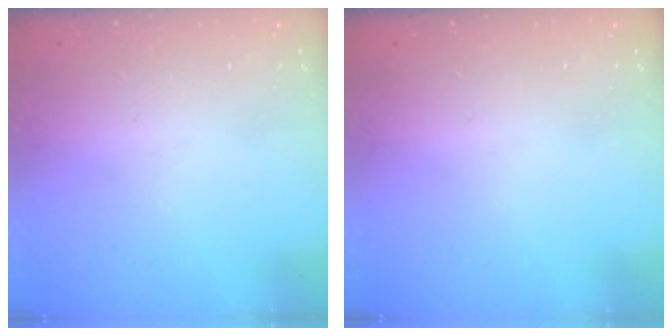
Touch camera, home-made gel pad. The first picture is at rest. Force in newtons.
{"total": 0.0}